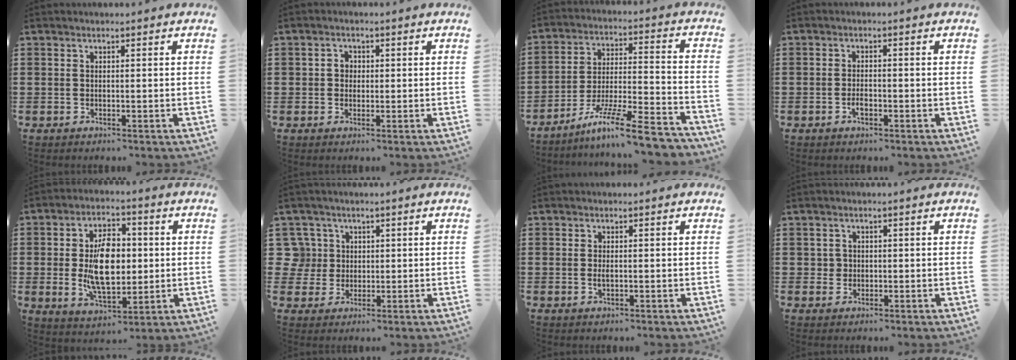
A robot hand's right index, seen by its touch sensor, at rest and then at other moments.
{"total": 1.8, "force": [0.1, 1.6, 0.7], "torque": [-0.018, 0.009, 0.000]}
{"total": 11.9, "force": [-9.3, 0.8, 7.4], "torque": [-0.122, 0.014, -0.177]}
{"total": 1.9, "force": [-0.8, 0.7, 1.6], "torque": [-0.033, -0.003, -0.013]}
{"total": 10.5, "force": [0.1, 5.9, 8.7], "torque": [-0.160, 0.000, -0.001]}
{"total": 5.0, "force": [0.9, 4.9, 0.9], "torque": [-0.047, 0.015, 0.014]}
{"total": 1.1, "force": [0.0, 0.3, 1.0], "torque": [-0.022, -0.003, 0.001]}
{"total": 1.4, "force": [0.2, 1.3, 0.4], "torque": [-0.014, 0.005, 0.005]}